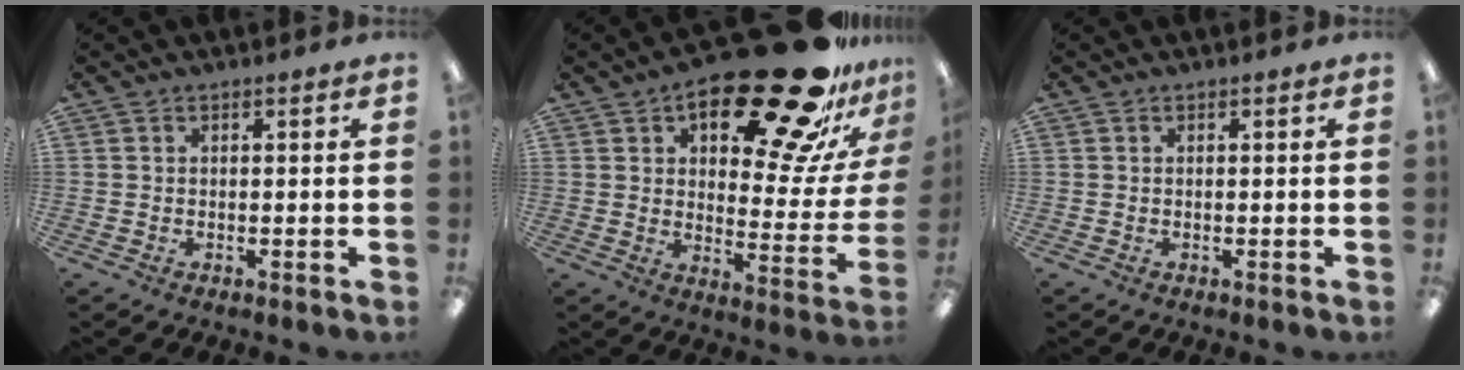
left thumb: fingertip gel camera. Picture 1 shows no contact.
{"total": 27.7, "force": [19.0, 10.3, 17.4], "torque": [-0.216, -0.124, 0.300]}
{"total": 0.0}